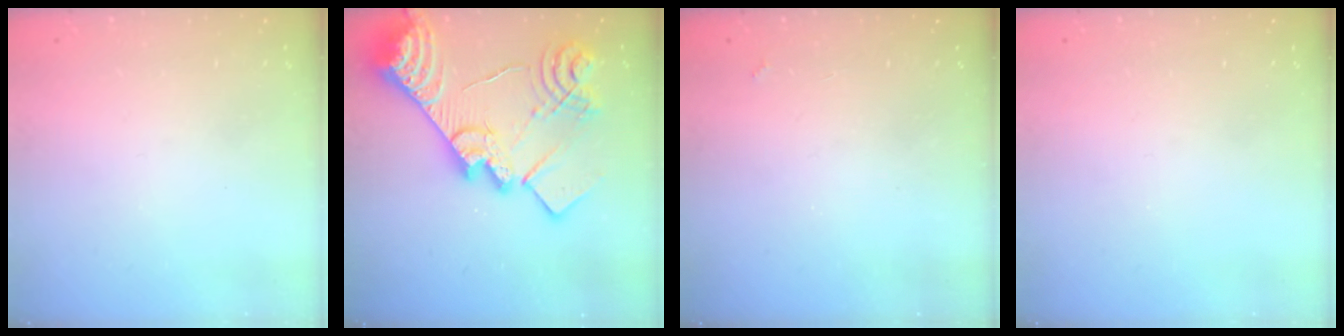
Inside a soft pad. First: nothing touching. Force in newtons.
{"total": 31.6, "press": 31.4, "slide": 3.6}
{"total": 1.4, "press": 1.3, "slide": 0.4}
{"total": 0.0}